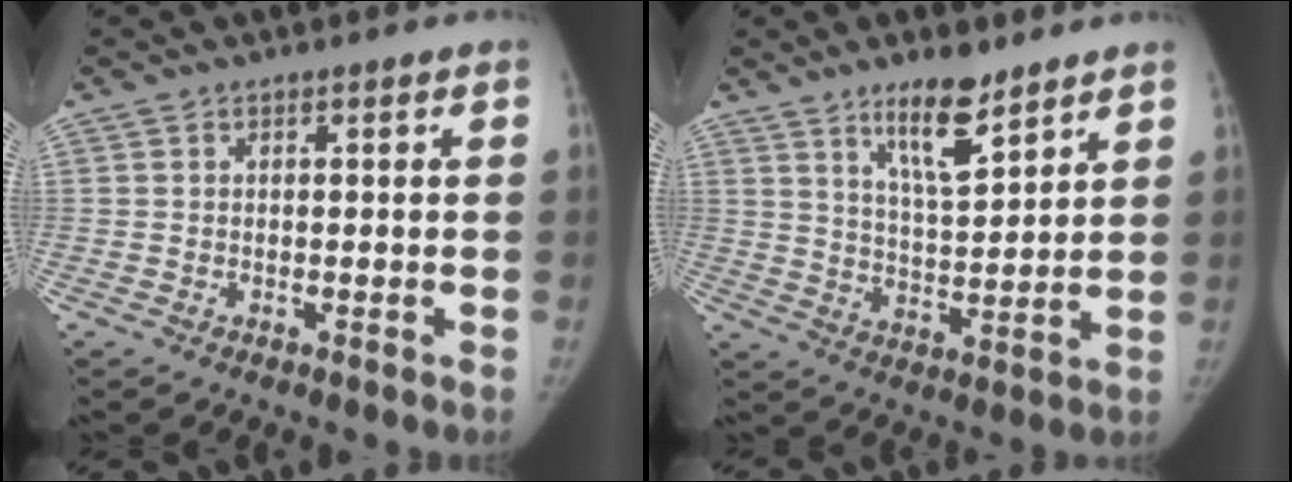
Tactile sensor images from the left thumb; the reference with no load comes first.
{"total": 10.1, "force": [7.0, 2.8, 6.7], "torque": [-0.096, -0.053, 0.125]}